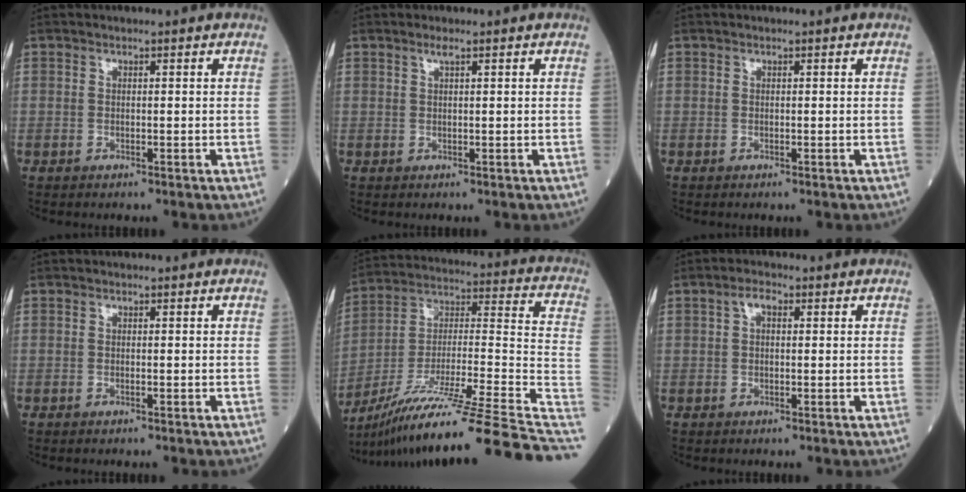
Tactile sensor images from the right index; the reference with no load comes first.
{"total": 0.9, "force": [0.6, -0.1, 0.7], "torque": [-0.017, 0.001, 0.012]}
{"total": 0.0}
{"total": 0.0}
{"total": 29.8, "force": [-23.0, -1.3, 18.9], "torque": [-0.226, -0.008, -0.369]}
{"total": 2.1, "force": [0.6, 1.0, 1.7], "torque": [-0.034, 0.012, 0.012]}